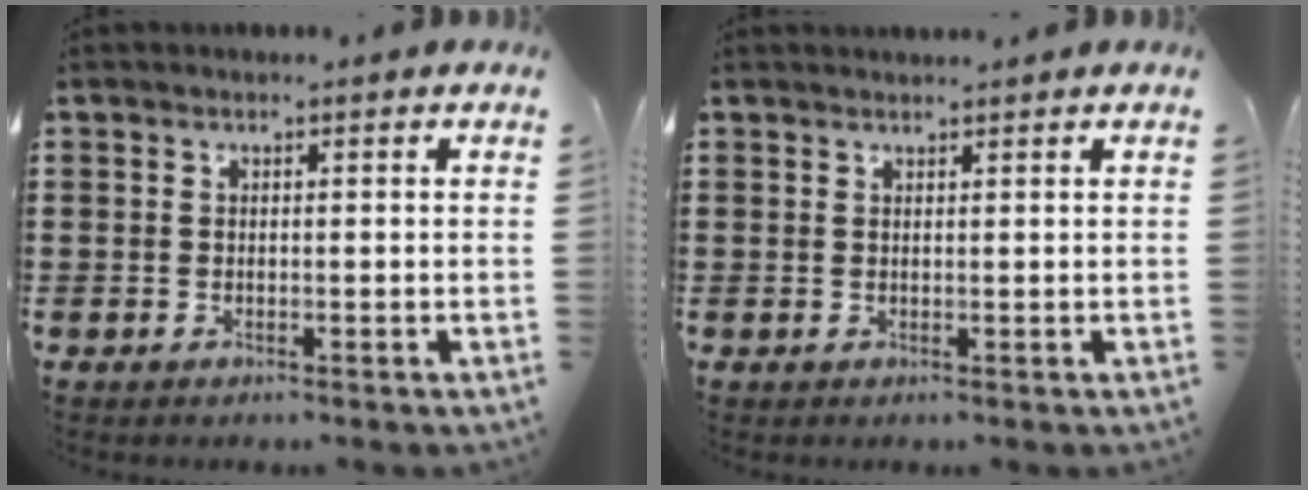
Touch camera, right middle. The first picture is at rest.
{"total": 1.0, "force": [1.0, -0.3, 0.0], "torque": [0.000, -0.002, 0.018]}